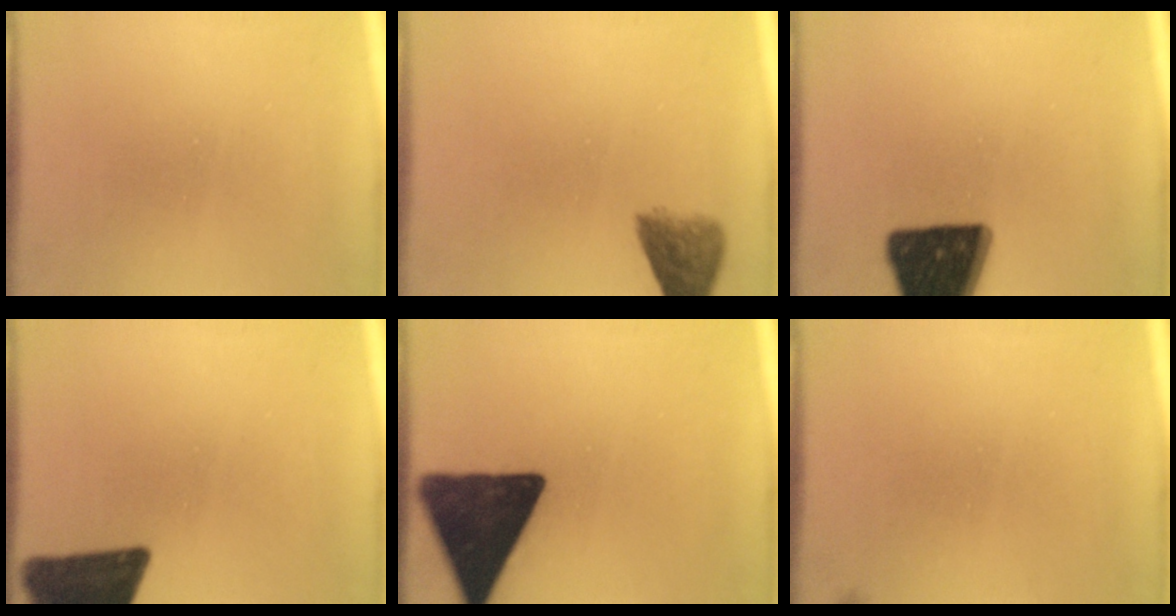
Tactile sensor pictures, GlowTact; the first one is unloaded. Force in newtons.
{"total": 4.8}
{"total": 19.7}
{"total": 15.8}
{"total": 15.4}
{"total": 0.6}